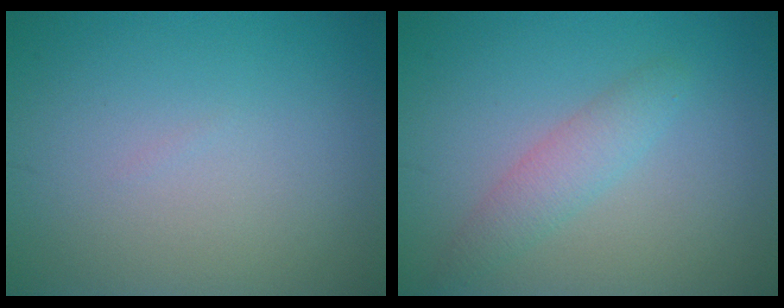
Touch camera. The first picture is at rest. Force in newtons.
{"total": 2.4, "press": 2.4, "slide": 0.1}